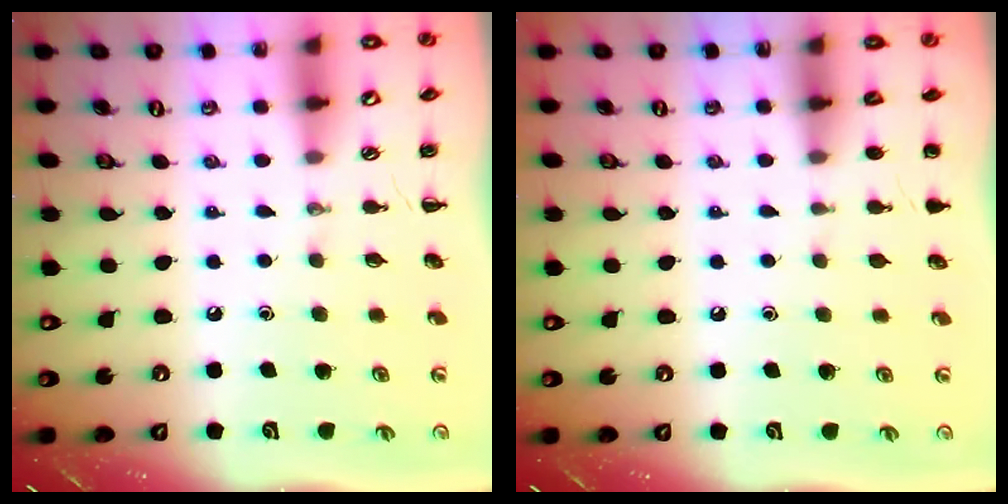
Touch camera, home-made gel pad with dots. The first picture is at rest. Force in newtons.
{"total": 1.1, "press": 1.1, "slide": 0.2}